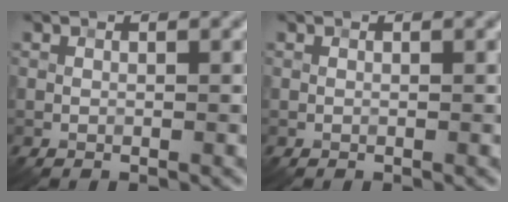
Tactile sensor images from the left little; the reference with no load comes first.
{"total": 0.0}